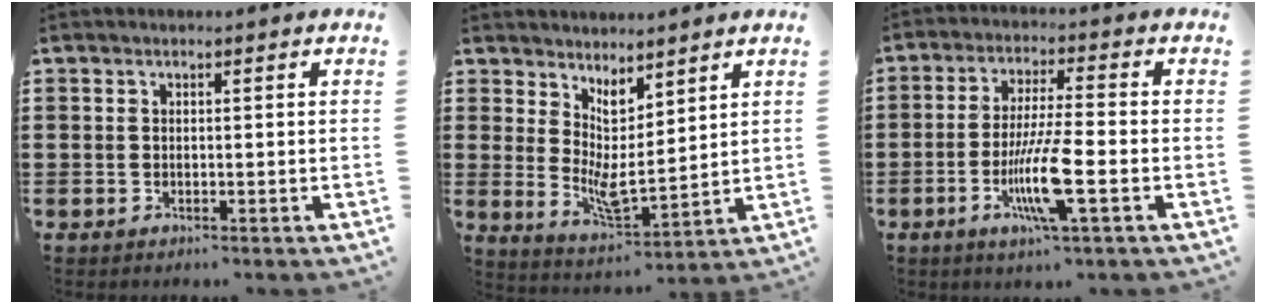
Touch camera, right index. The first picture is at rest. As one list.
[{"total": 4.3, "force": [2.0, 1.5, 3.4], "torque": [-0.075, -0.020, 0.036]}, {"total": 9.7, "force": [-3.2, 1.4, 9.1], "torque": [-0.181, -0.016, -0.060]}]